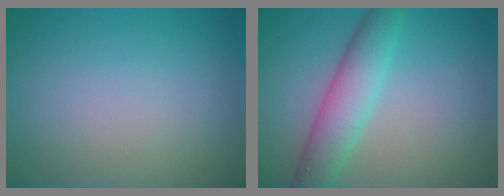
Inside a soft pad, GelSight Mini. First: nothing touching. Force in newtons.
{"total": 4.8, "press": 4.8, "slide": 0.1}